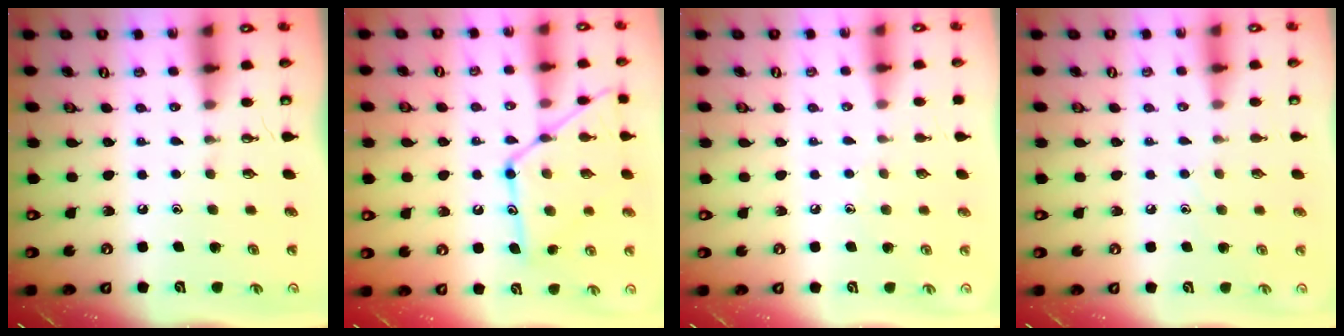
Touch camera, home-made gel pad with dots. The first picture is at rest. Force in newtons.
{"total": 16.5, "press": 16.5, "slide": 1.3}
{"total": 3.2, "press": 3.1, "slide": 0.4}
{"total": 5.9, "press": 5.9, "slide": 0.6}